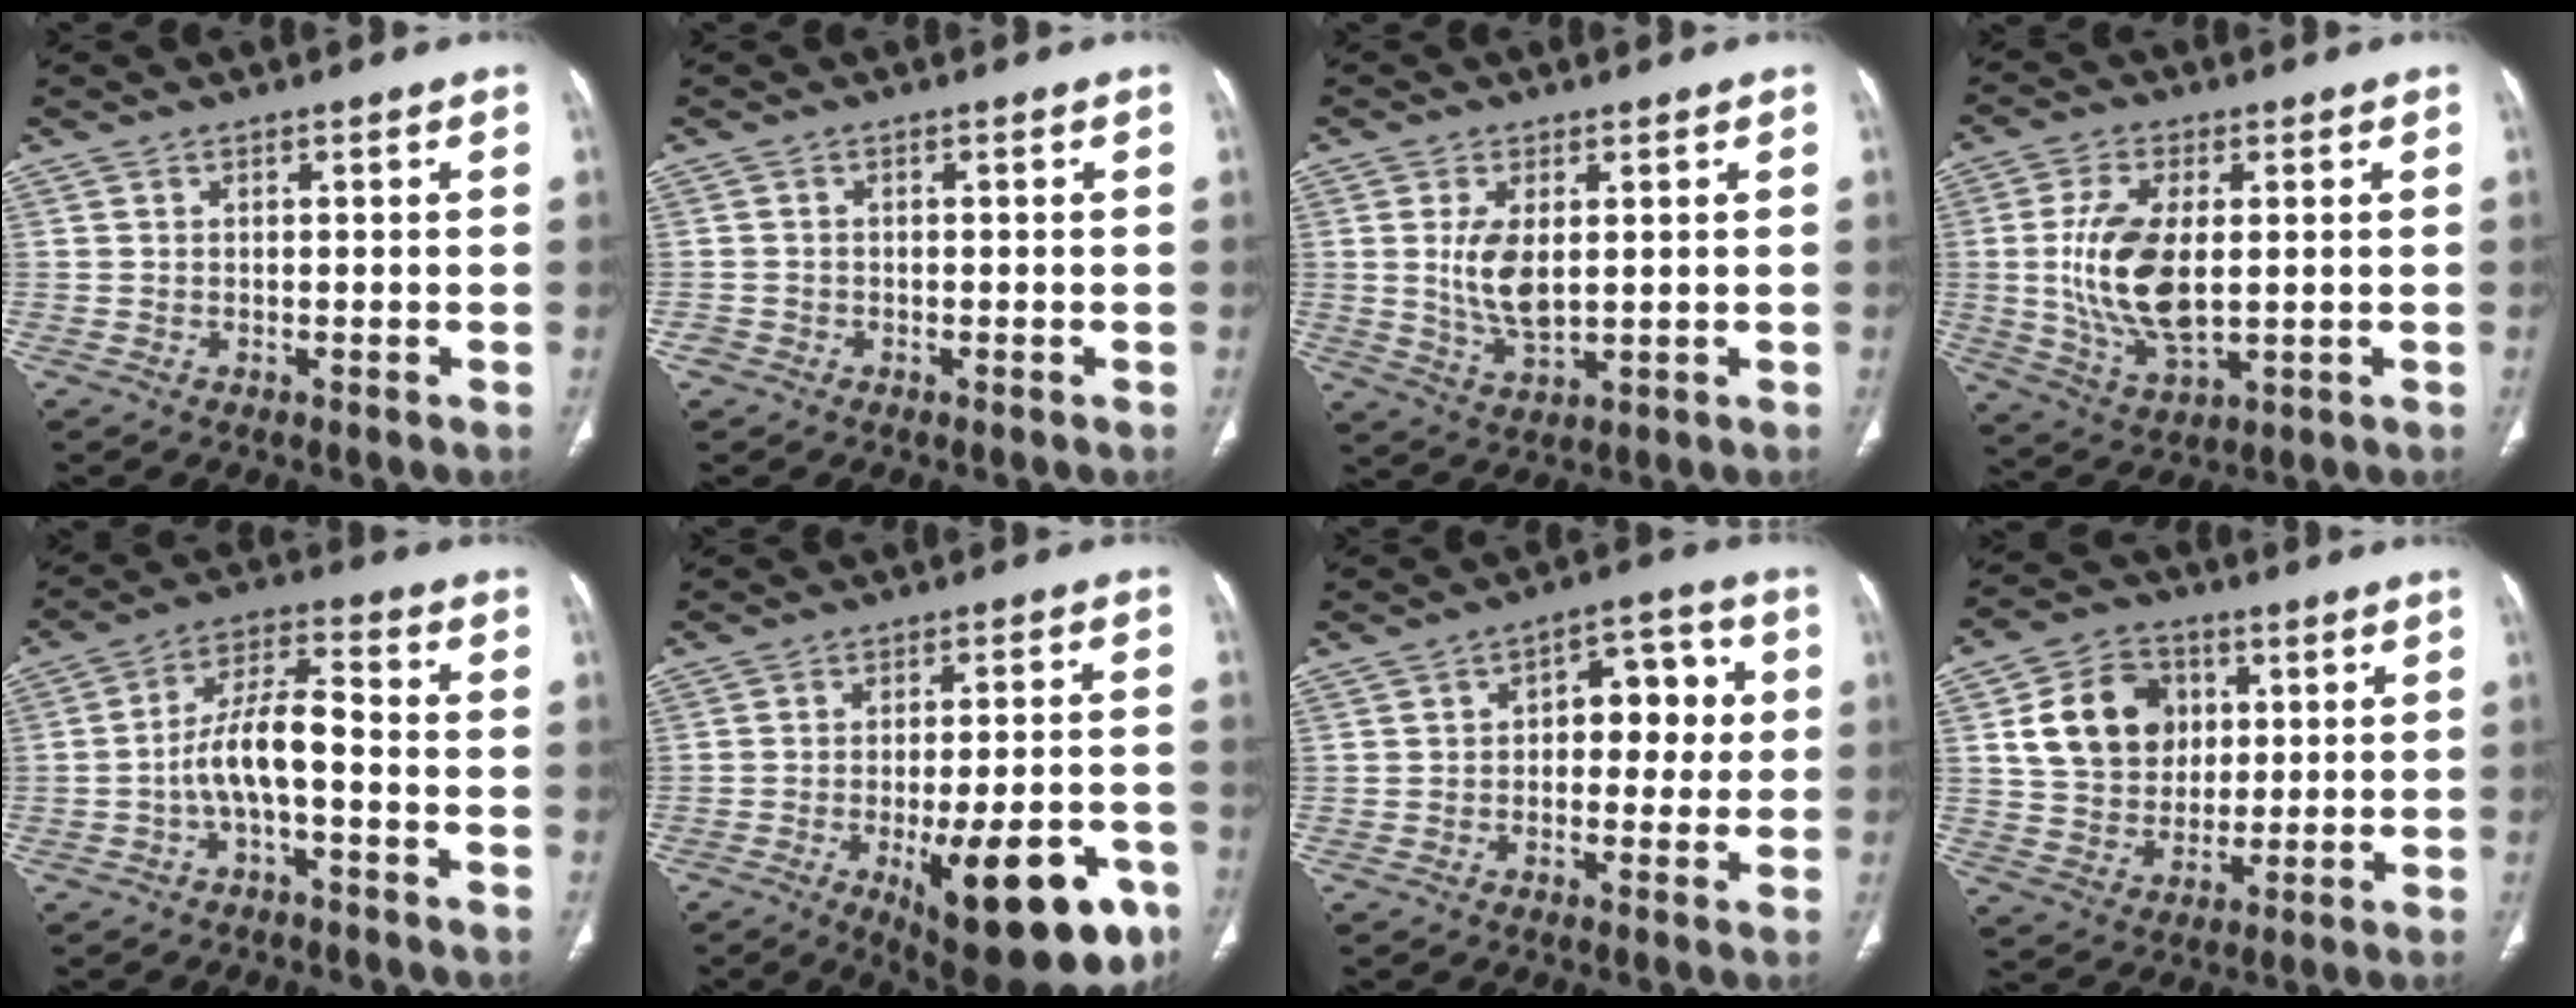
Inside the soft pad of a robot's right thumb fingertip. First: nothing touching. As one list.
[{"total": 1.1, "force": [-0.7, 0.9, 0.1], "torque": [-0.001, 0.003, -0.017]}, {"total": 7.1, "force": [1.0, 3.5, 6.1], "torque": [-0.116, -0.014, 0.030]}, {"total": 13.3, "force": [0.5, 6.6, 11.6], "torque": [-0.232, -0.013, 0.019]}, {"total": 8.8, "force": [-2.6, 3.3, 7.8], "torque": [-0.150, 0.045, -0.052]}, {"total": 21.1, "force": [-9.3, 7.5, 17.4], "torque": [-0.182, 0.029, -0.115]}, {"total": 9.7, "force": [0.7, 5.9, 7.7], "torque": [-0.059, 0.027, 0.006]}, {"total": 13.7, "force": [3.5, 11.1, 7.2], "torque": [-0.093, -0.001, 0.064]}]